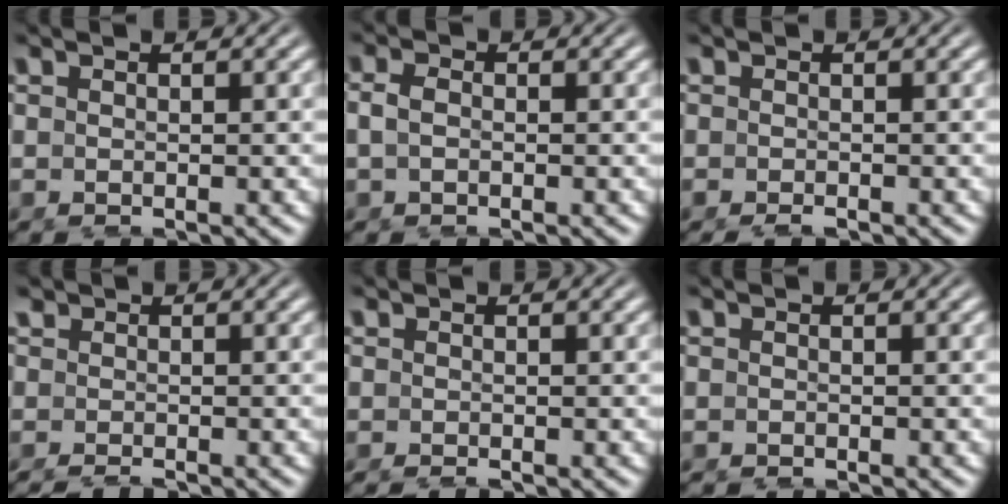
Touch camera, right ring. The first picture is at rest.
{"total": 1.3, "force": [0.0, 0.6, 1.1], "torque": [-0.026, 0.002, -0.003]}
{"total": 0.7, "force": [-0.7, 0.1, 0.1], "torque": [-0.002, -0.003, -0.013]}
{"total": 1.0, "force": [-1.0, 0.0, -0.2], "torque": [0.005, -0.012, -0.011]}
{"total": 0.6, "force": [-0.5, -0.1, -0.2], "torque": [0.004, -0.005, -0.008]}
{"total": 0.5, "force": [-0.5, 0.1, -0.2], "torque": [0.003, -0.004, -0.009]}